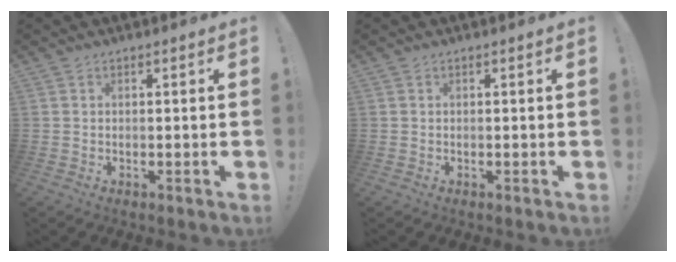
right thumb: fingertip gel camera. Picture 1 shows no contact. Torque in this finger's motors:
{"motor_torque": [-0.01, 0.00, 0.00, 0.00, 0.00]}